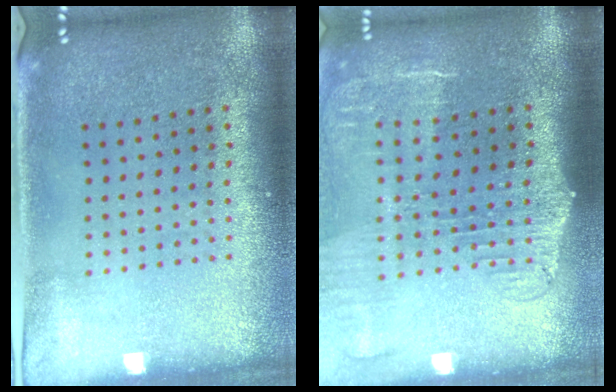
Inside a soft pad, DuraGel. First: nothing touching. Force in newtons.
{"total": 2.1, "press": 1.7, "slide": 1.2}